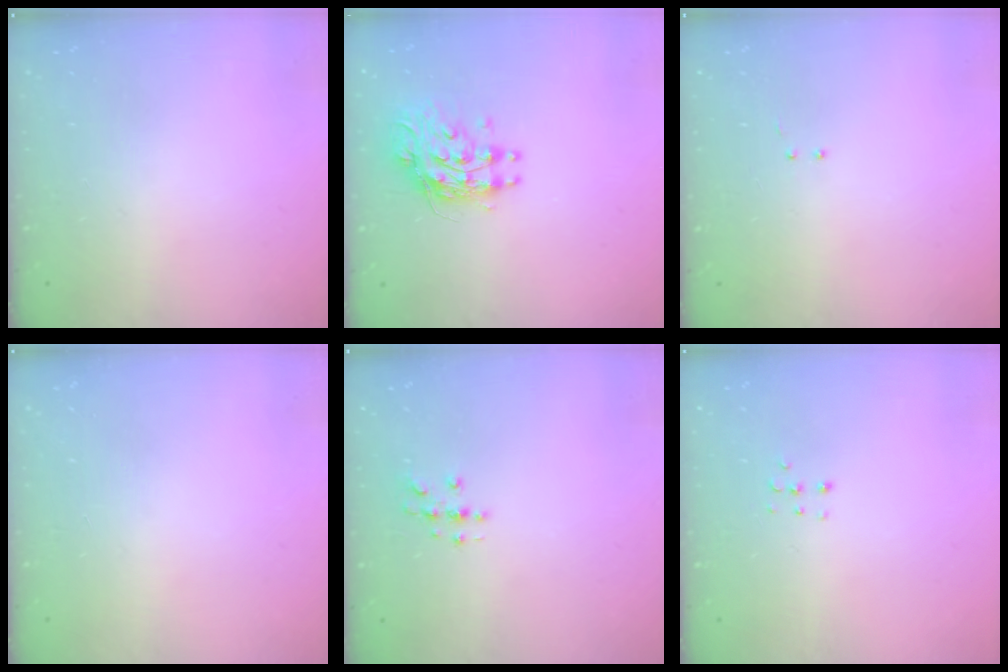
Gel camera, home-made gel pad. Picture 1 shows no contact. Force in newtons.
{"total": 10.3, "press": 10.3, "slide": 1.0}
{"total": 3.0, "press": 2.9, "slide": 0.7}
{"total": 0.0}
{"total": 2.7, "press": 2.7, "slide": 0.3}
{"total": 3.8, "press": 3.8, "slide": 0.6}